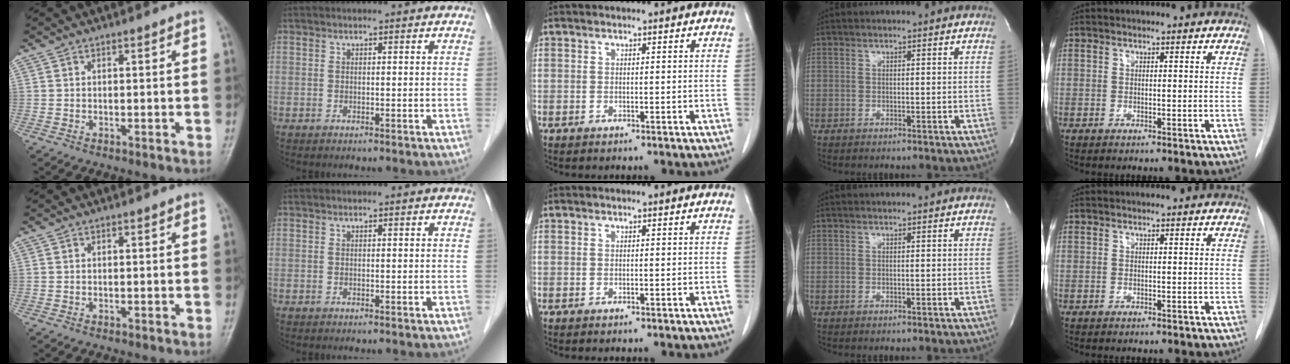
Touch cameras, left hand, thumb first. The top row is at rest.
{}